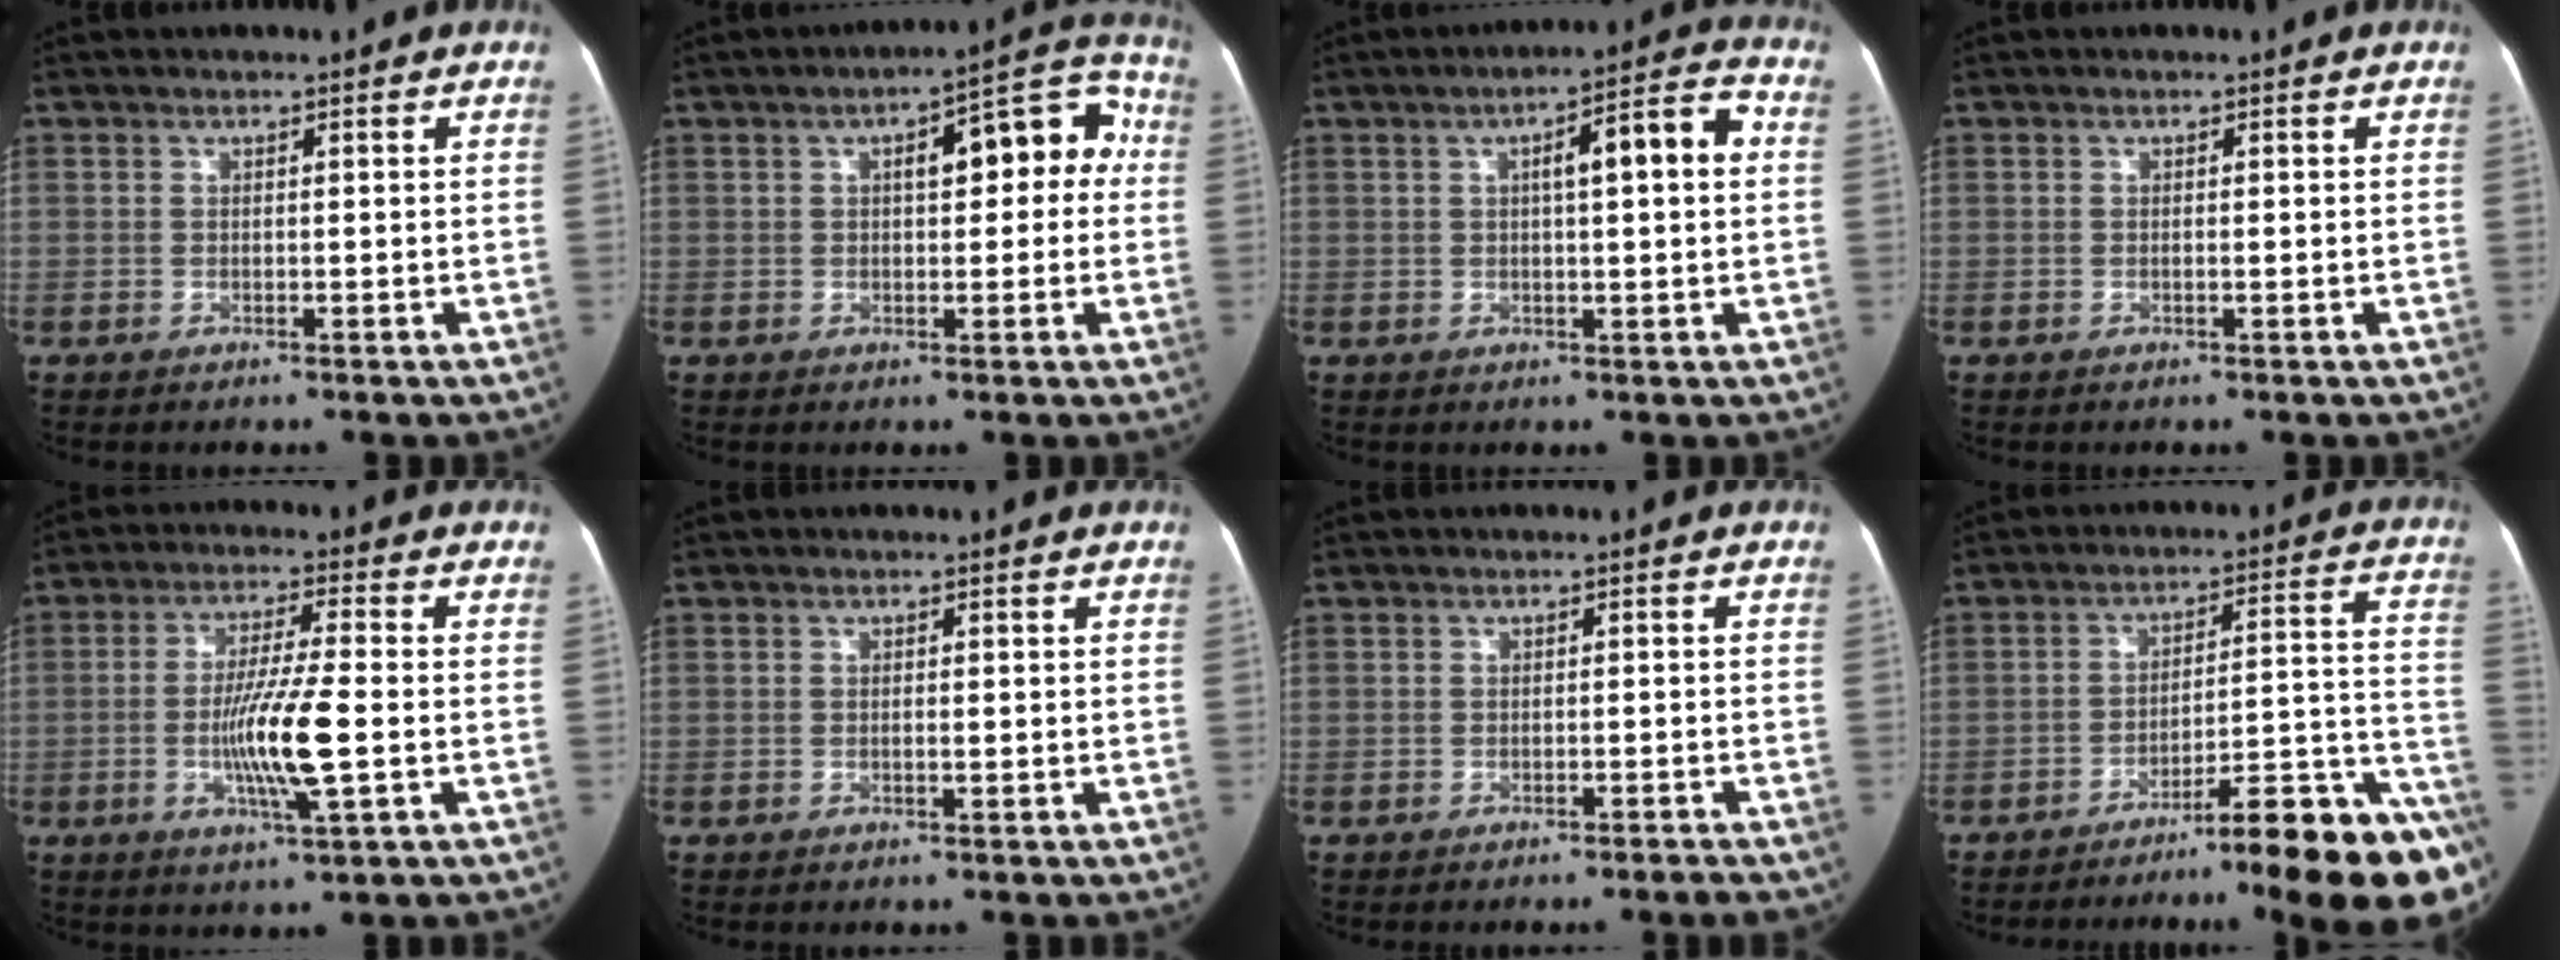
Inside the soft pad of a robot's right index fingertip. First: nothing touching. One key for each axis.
{"total": 10.7, "fx": 1.9, "fy": 4.2, "fz": 9.7, "tx": -0.117, "ty": 0.050, "tz": 0.025}
{"total": 8.7, "fx": 1.5, "fy": 1.5, "fz": 8.5, "tx": -0.126, "ty": 0.032, "tz": 0.021}
{"total": 0.6, "fx": -0.1, "fy": 0.2, "fz": 0.5, "tx": -0.010, "ty": 0.001, "tz": -0.002}
{"total": 10.5, "fx": -2.0, "fy": 0.6, "fz": 10.3, "tx": -0.194, "ty": -0.008, "tz": -0.038}
{"total": 0.8, "fx": -0.1, "fy": 0.3, "fz": 0.8, "tx": -0.014, "ty": 0.001, "tz": -0.003}
{"total": 2.3, "fx": -1.7, "fy": 0.5, "fz": 1.5, "tx": -0.019, "ty": 0.003, "tz": -0.021}
{"total": 19.7, "fx": -13.9, "fy": 0.3, "fz": 14.0, "tx": -0.100, "ty": 0.039, "tz": -0.207}